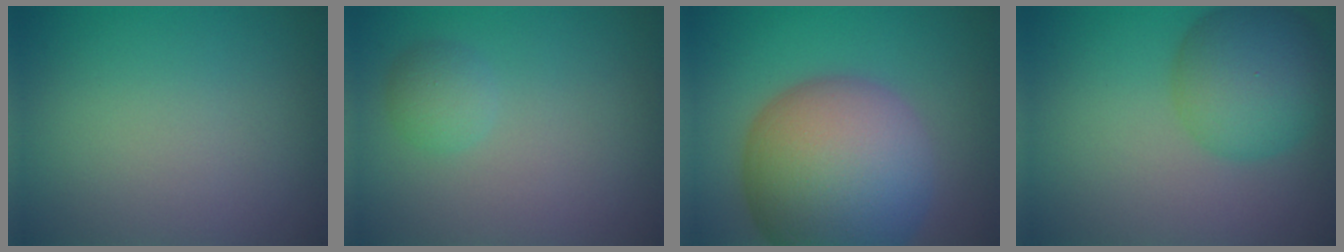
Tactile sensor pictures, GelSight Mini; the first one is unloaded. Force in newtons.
{"total": 1.7, "press": 1.7, "slide": 0.1}
{"total": 14.3, "press": 14.3, "slide": 0.9}
{"total": 6.2, "press": 6.2, "slide": 0.3}